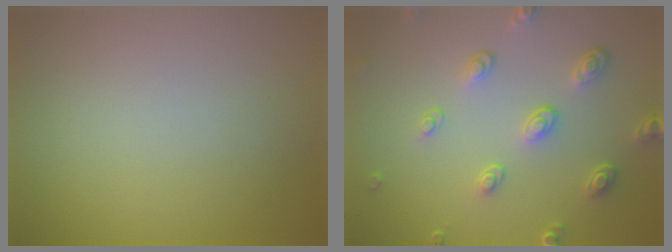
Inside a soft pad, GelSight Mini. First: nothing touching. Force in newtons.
{"total": 3.6, "press": 2.8, "slide": 2.3}